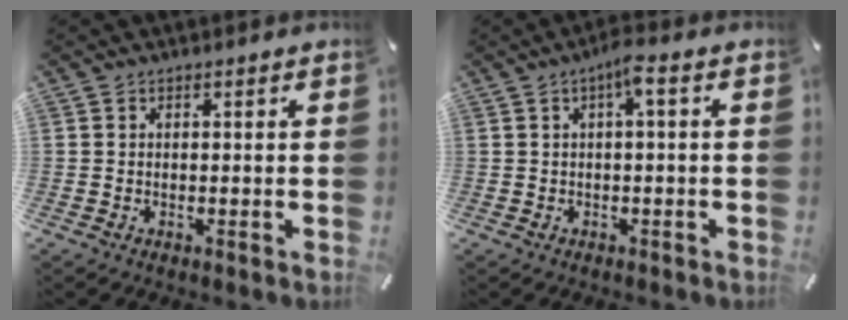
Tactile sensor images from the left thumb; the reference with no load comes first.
{"total": 3.7, "force": [0.6, 0.6, 3.6], "torque": [-0.072, 0.008, 0.007]}